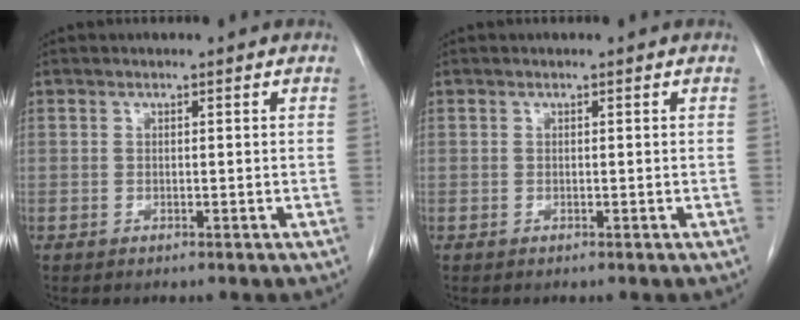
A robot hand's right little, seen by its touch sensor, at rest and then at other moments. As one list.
[{"total": 0.0}]